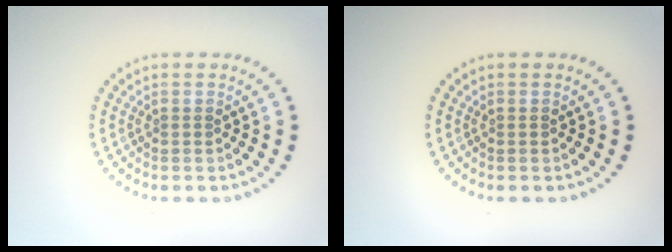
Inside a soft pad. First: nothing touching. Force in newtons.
{"total": 0.0}